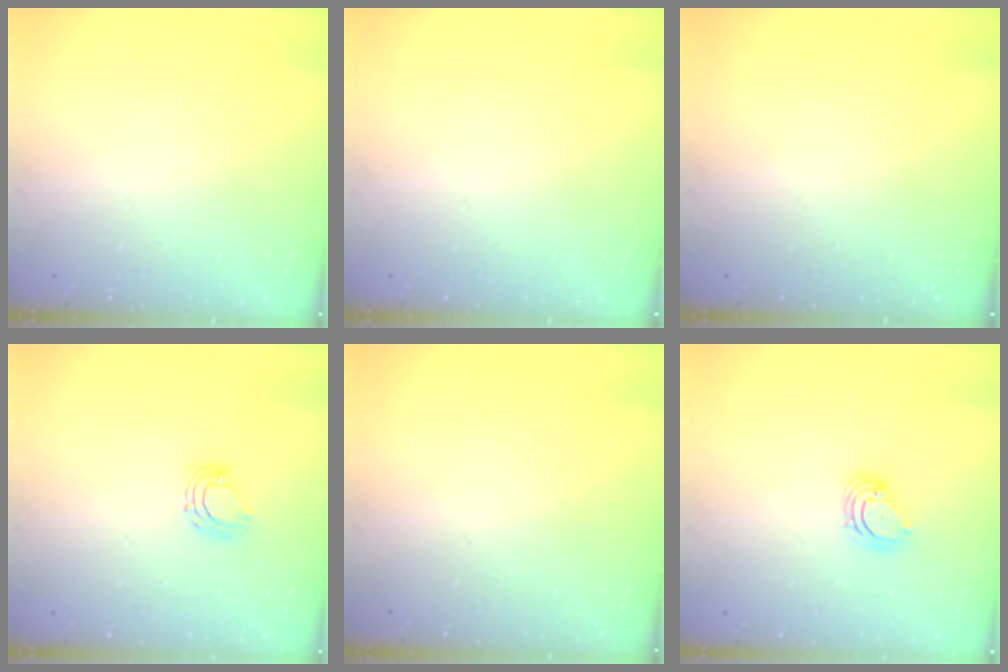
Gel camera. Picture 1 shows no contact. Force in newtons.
{"total": 0.0}
{"total": 0.0}
{"total": 6.9, "press": 6.8, "slide": 0.9}
{"total": 0.0}
{"total": 3.4, "press": 3.4, "slide": 0.1}